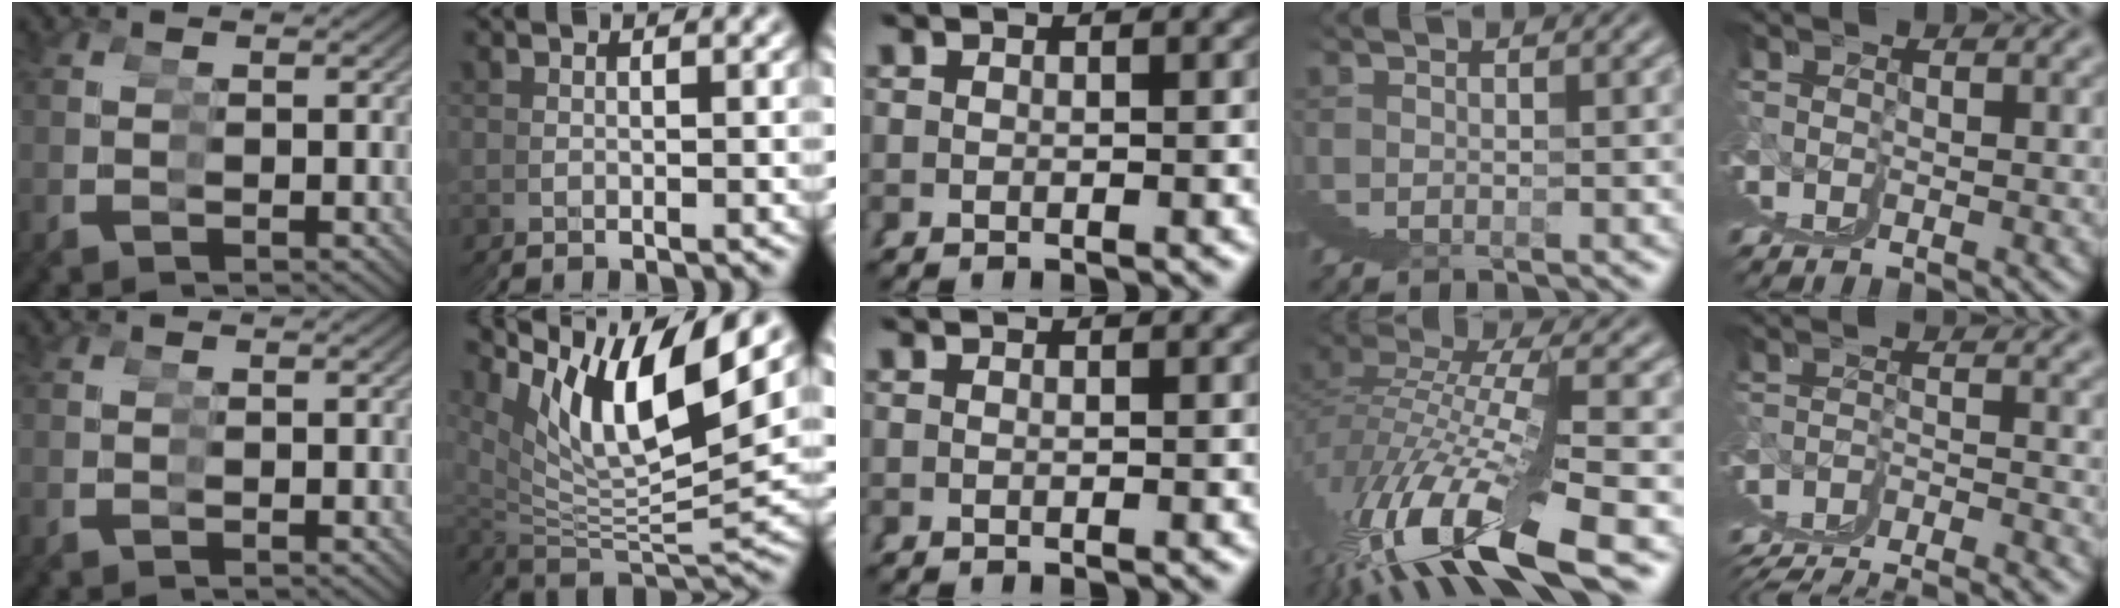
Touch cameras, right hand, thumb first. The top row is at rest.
{"index": {"total": 11.9, "force": [4.5, 6.5, 8.9], "torque": [-0.163, -0.002, 0.075]}, "ring": {"total": 6.6, "force": [1.4, 1.2, 6.3], "torque": [-0.098, 0.013, 0.020]}, "little": {"total": 2.5, "force": [0.5, -0.3, 2.5], "torque": [-0.042, -0.001, 0.016]}}